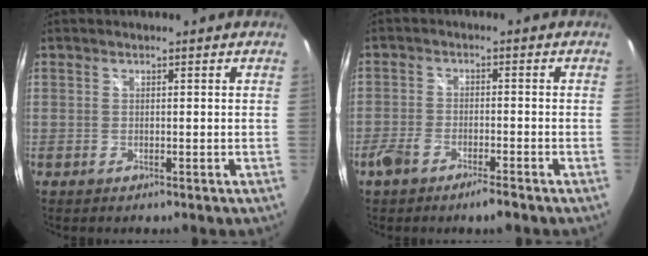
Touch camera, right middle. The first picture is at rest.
{"total": 5.4, "force": [-4.1, 1.3, 3.3], "torque": [-0.086, -0.008, -0.080]}